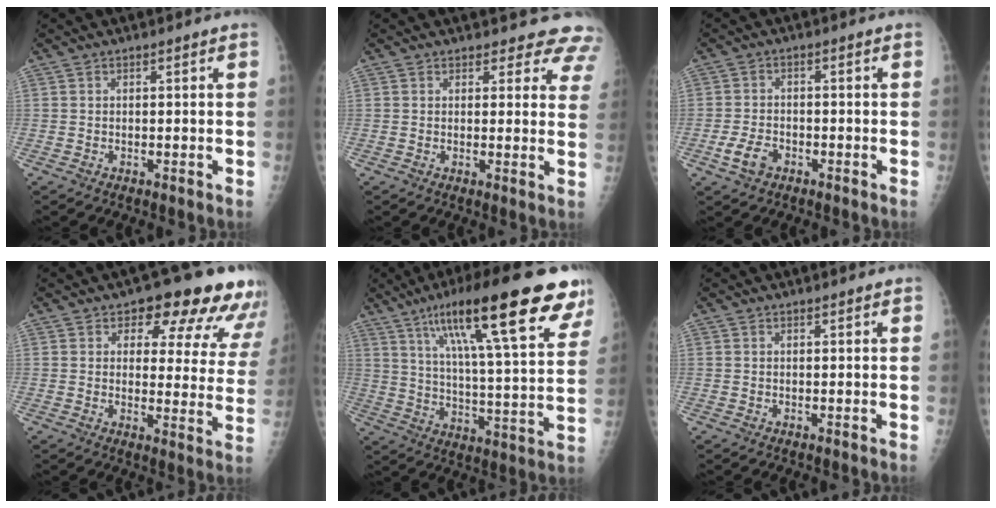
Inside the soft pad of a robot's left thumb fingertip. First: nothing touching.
{"total": 8.3, "force": [7.5, 3.5, 0.8], "torque": [0.048, -0.034, 0.055]}
{"total": 4.3, "force": [-2.2, 2.7, 2.5], "torque": [-0.048, 0.012, -0.038]}
{"total": 16.1, "force": [12.3, 7.2, 7.6], "torque": [-0.028, -0.062, 0.128]}
{"total": 26.7, "force": [15.6, 5.6, 20.9], "torque": [-0.300, -0.030, 0.241]}
{"total": 0.8, "force": [0.7, 0.2, 0.3], "torque": [-0.004, -0.002, 0.012]}